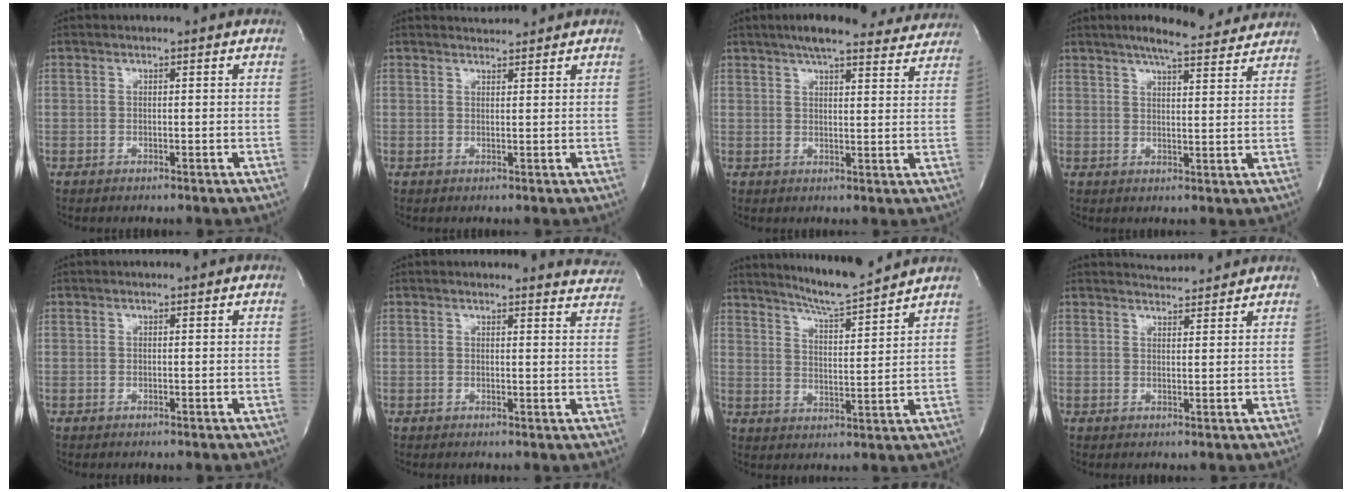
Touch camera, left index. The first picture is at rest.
{"total": 2.1, "force": [2.1, 0.0, -0.1], "torque": [-0.007, 0.009, 0.037]}
{"total": 17.3, "force": [15.6, 3.1, 6.9], "torque": [-0.089, 0.020, 0.192]}
{"total": 10.9, "force": [9.7, 1.6, 4.7], "torque": [-0.067, 0.005, 0.121]}
{"total": 0.0}
{"total": 6.4, "force": [6.4, 0.7, -0.1], "torque": [0.016, -0.040, 0.040]}
{"total": 10.6, "force": [9.9, -0.7, 3.6], "torque": [-0.066, -0.007, 0.157]}
{"total": 4.3, "force": [4.3, 0.2, 0.4], "torque": [-0.017, 0.011, 0.064]}